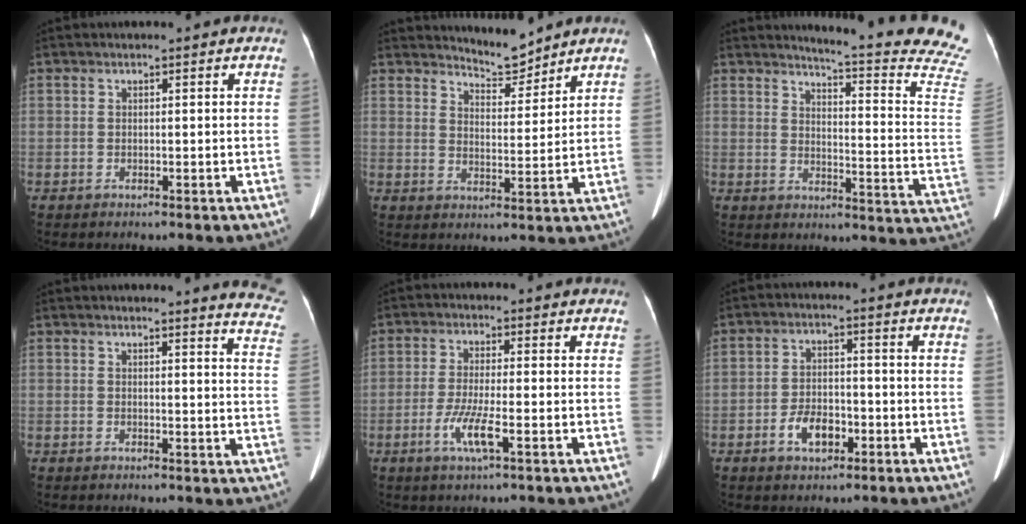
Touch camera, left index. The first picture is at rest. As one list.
[{"total": 4.9, "force": [4.9, 0.5, 0.4], "torque": [-0.012, -0.011, 0.085]}, {"total": 21.6, "force": [20.3, -1.3, 7.4], "torque": [-0.101, -0.157, 0.219]}, {"total": 10.0, "force": [9.8, 0.1, 2.2], "torque": [0.000, -0.086, 0.074]}, {"total": 5.2, "force": [-2.3, 0.3, 4.7], "torque": [-0.100, -0.012, -0.041]}, {"total": 5.3, "force": [-2.6, 2.9, 3.5], "torque": [-0.070, 0.005, -0.042]}]